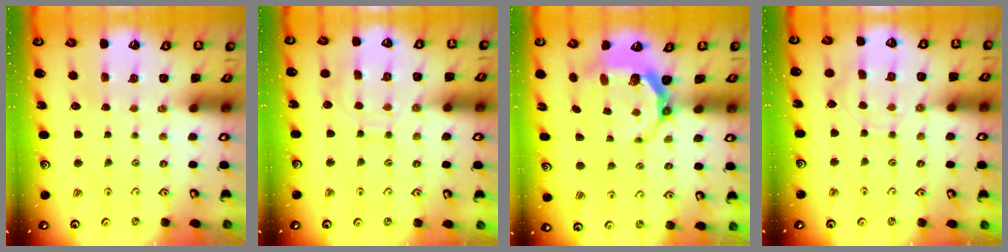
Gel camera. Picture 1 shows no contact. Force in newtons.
{"total": 8.5, "press": 8.5, "slide": 0.7}
{"total": 6.4, "press": 5.1, "slide": 3.8}
{"total": 7.9, "press": 7.8, "slide": 0.9}